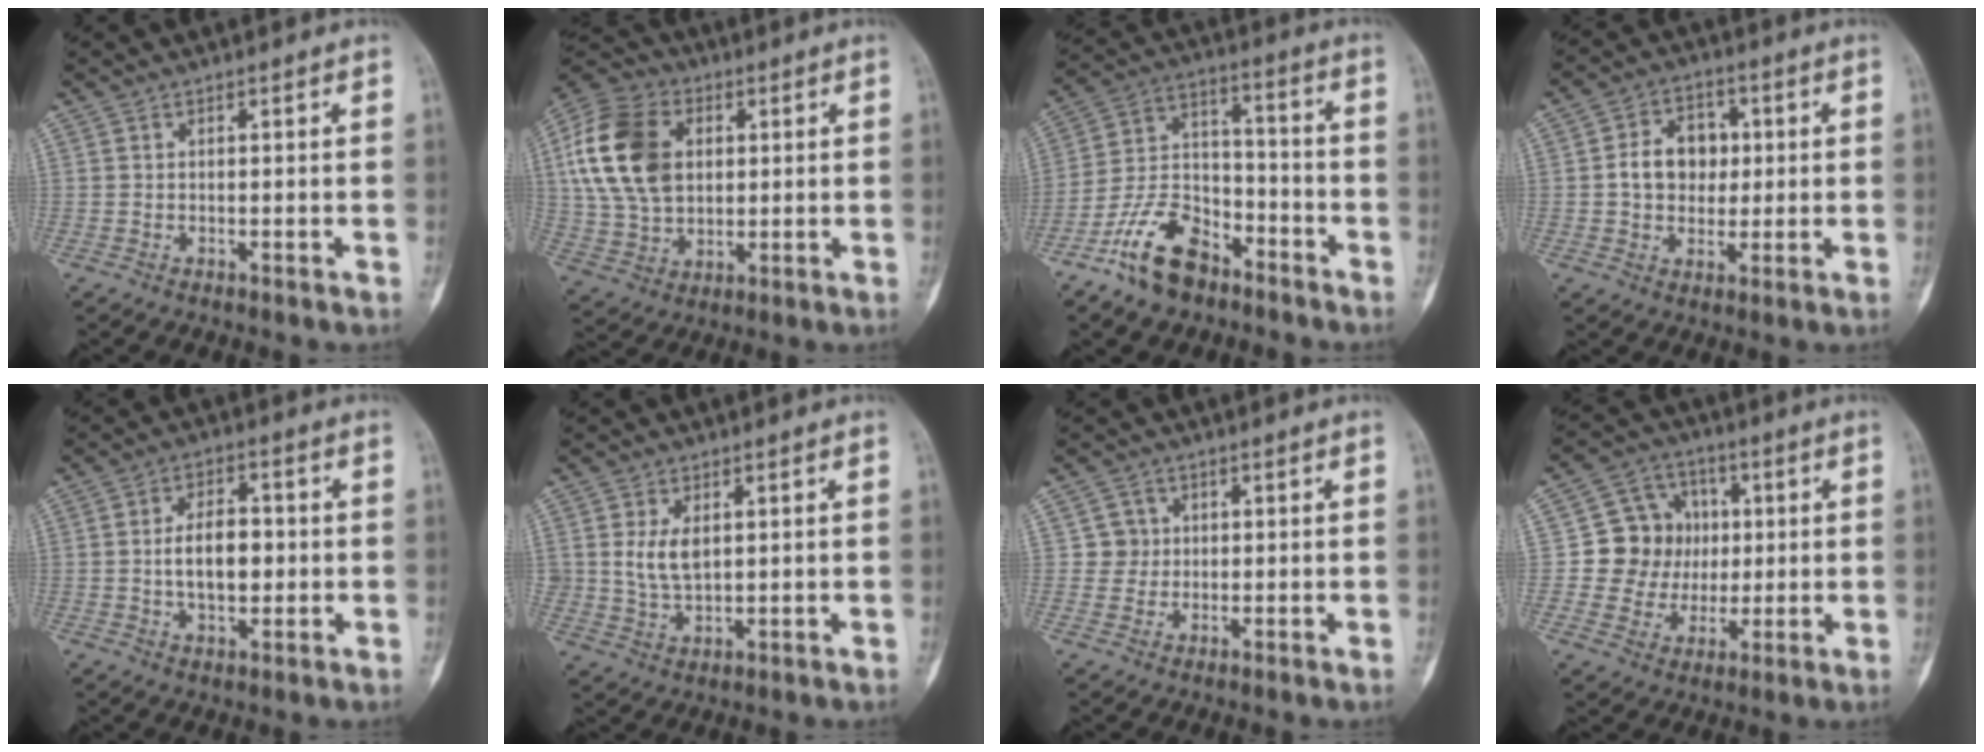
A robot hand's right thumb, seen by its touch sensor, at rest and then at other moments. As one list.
[{"total": 18.5, "force": [3.6, 13.3, 12.4], "torque": [-0.227, 0.006, 0.065]}, {"total": 13.5, "force": [-8.9, 7.4, 6.9], "torque": [-0.118, 0.073, -0.171]}, {"total": 9.2, "force": [0.7, 7.2, 5.7], "torque": [-0.058, 0.013, 0.008]}, {"total": 8.4, "force": [-0.3, 4.9, 6.8], "torque": [-0.093, 0.010, -0.006]}, {"total": 5.8, "force": [1.4, 3.6, 4.4], "torque": [-0.073, -0.010, 0.035]}, {"total": 3.4, "force": [0.5, 3.3, -0.1], "torque": [0.029, 0.006, 0.002]}, {"total": 11.8, "force": [1.0, 11.0, 4.2], "torque": [-0.012, 0.013, 0.020]}]